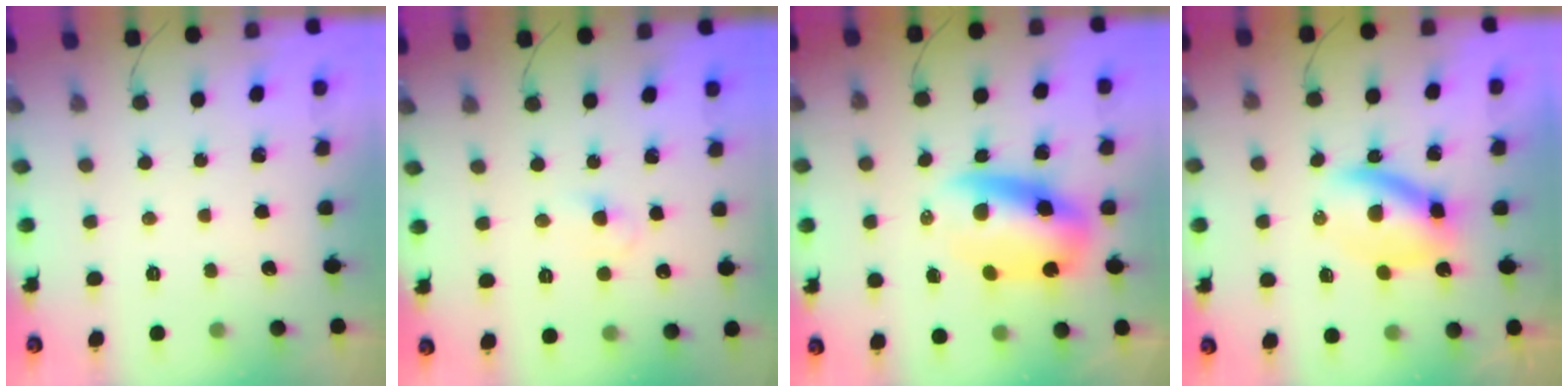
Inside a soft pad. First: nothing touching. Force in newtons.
{"total": 2.2, "press": 2.0, "slide": 0.9}
{"total": 10.2, "press": 9.9, "slide": 2.2}
{"total": 6.8, "press": 6.7, "slide": 1.1}